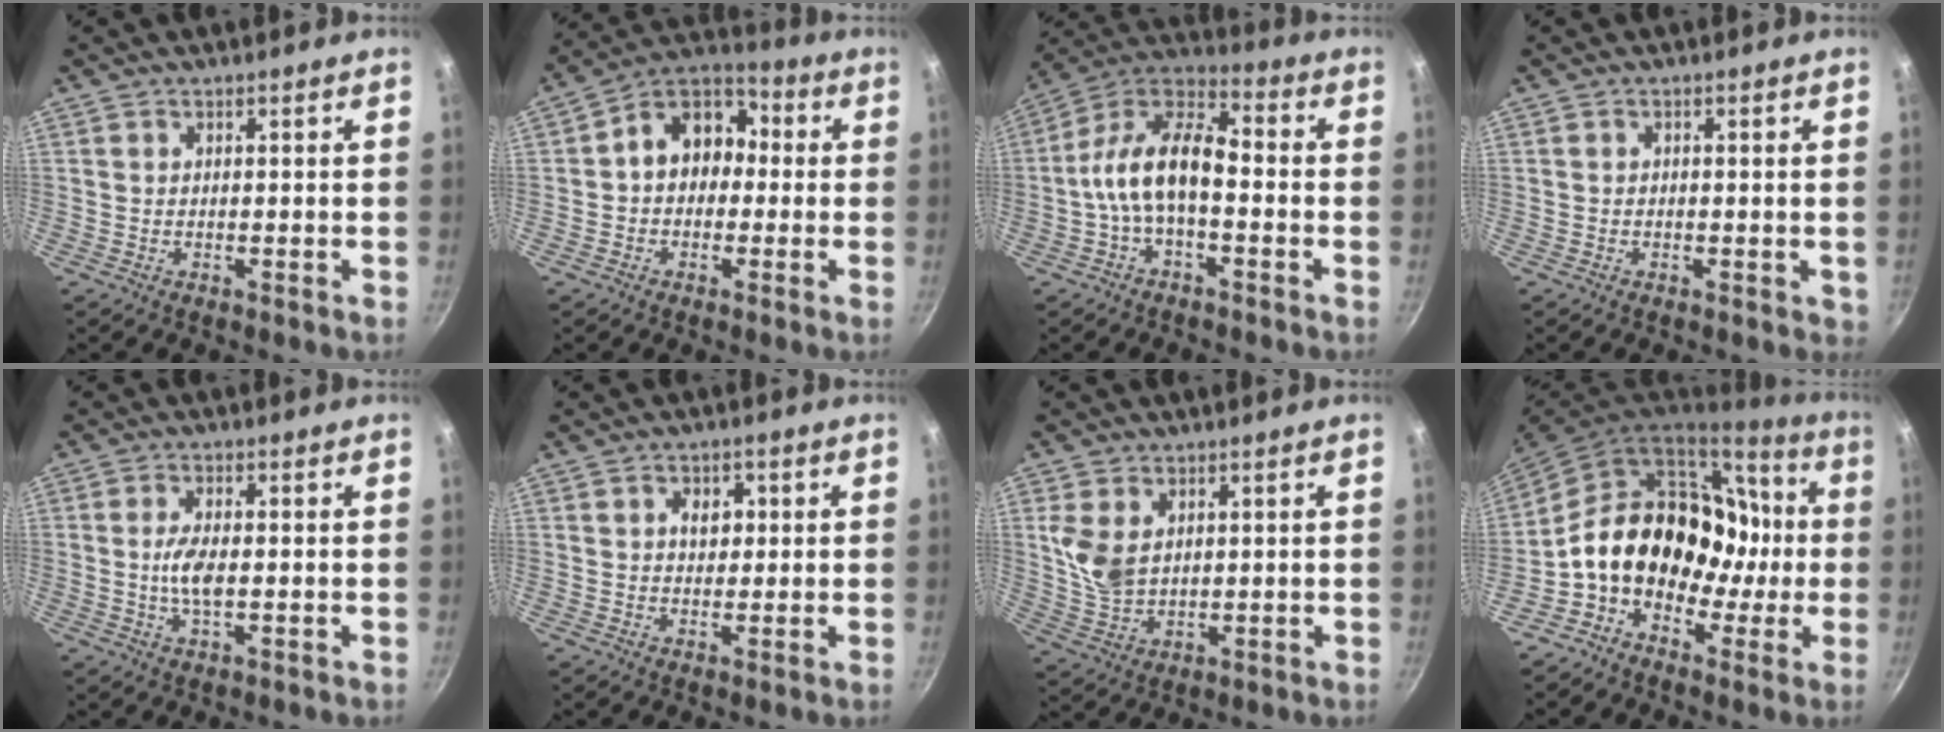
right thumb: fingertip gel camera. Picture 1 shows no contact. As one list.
[{"total": 11.3, "force": [0.3, 8.8, 7.1], "torque": [-0.068, 0.037, -0.019]}, {"total": 12.8, "force": [-2.4, 6.6, 10.6], "torque": [-0.182, 0.050, -0.063]}, {"total": 1.1, "force": [-0.2, 0.8, 0.8], "torque": [-0.006, 0.001, -0.003]}, {"total": 4.8, "force": [-0.3, 1.9, 4.4], "torque": [-0.093, 0.000, -0.009]}, {"total": 3.6, "force": [0.8, 2.8, 2.1], "torque": [-0.011, 0.000, 0.010]}, {"total": 7.8, "force": [2.2, 5.3, 5.3], "torque": [-0.099, -0.019, 0.053]}, {"total": 21.6, "force": [-2.1, 16.8, 13.4], "torque": [-0.177, 0.066, -0.036]}]